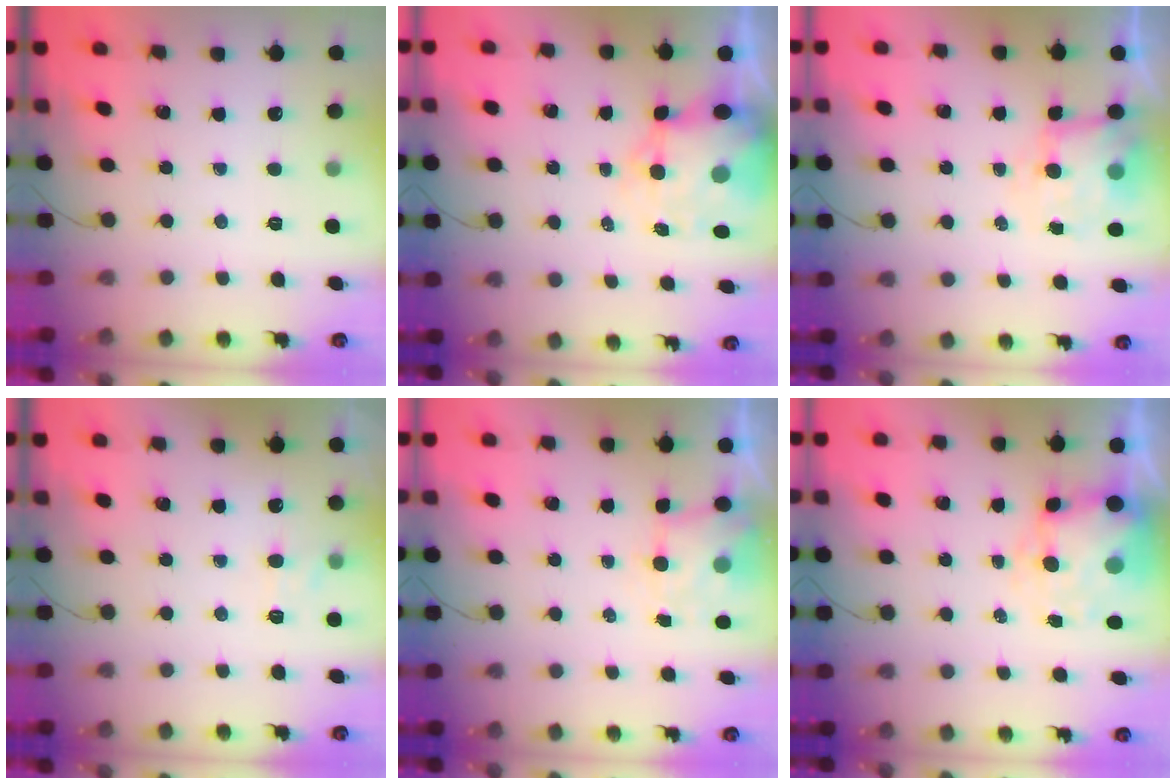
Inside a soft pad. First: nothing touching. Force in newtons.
{"total": 10.3, "press": 10.0, "slide": 2.5}
{"total": 6.5, "press": 6.4, "slide": 1.2}
{"total": 7.3, "press": 7.1, "slide": 1.5}
{"total": 3.1, "press": 2.9, "slide": 1.1}
{"total": 8.7, "press": 8.4, "slide": 2.2}